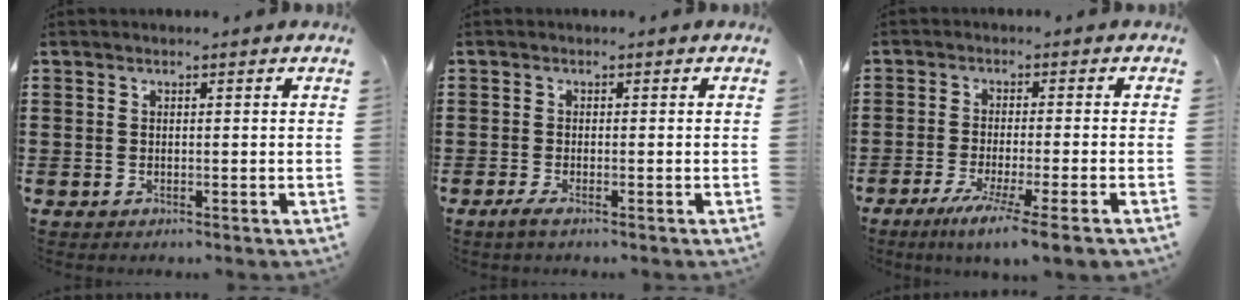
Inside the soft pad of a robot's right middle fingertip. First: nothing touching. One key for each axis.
{"total": 1.2, "fx": -0.6, "fy": 0.1, "fz": 1.0, "tx": -0.018, "ty": -0.003, "tz": -0.012}
{"total": 5.4, "fx": -3.9, "fy": -0.6, "fz": 3.6, "tx": -0.070, "ty": -0.022, "tz": -0.071}